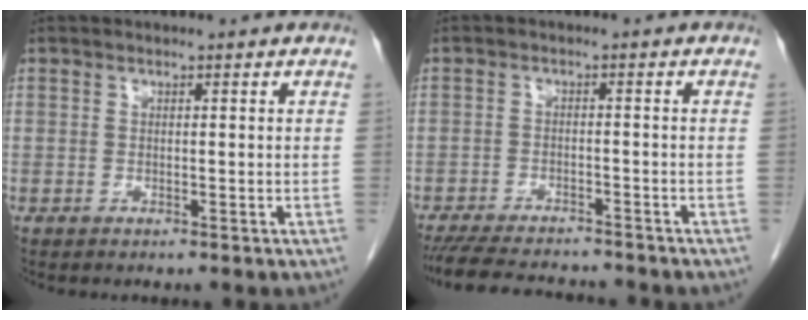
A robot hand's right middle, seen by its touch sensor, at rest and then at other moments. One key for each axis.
{"total": 11.2, "fx": -10.3, "fy": 1.9, "fz": 4.0, "tx": -0.073, "ty": -0.010, "tz": -0.150}